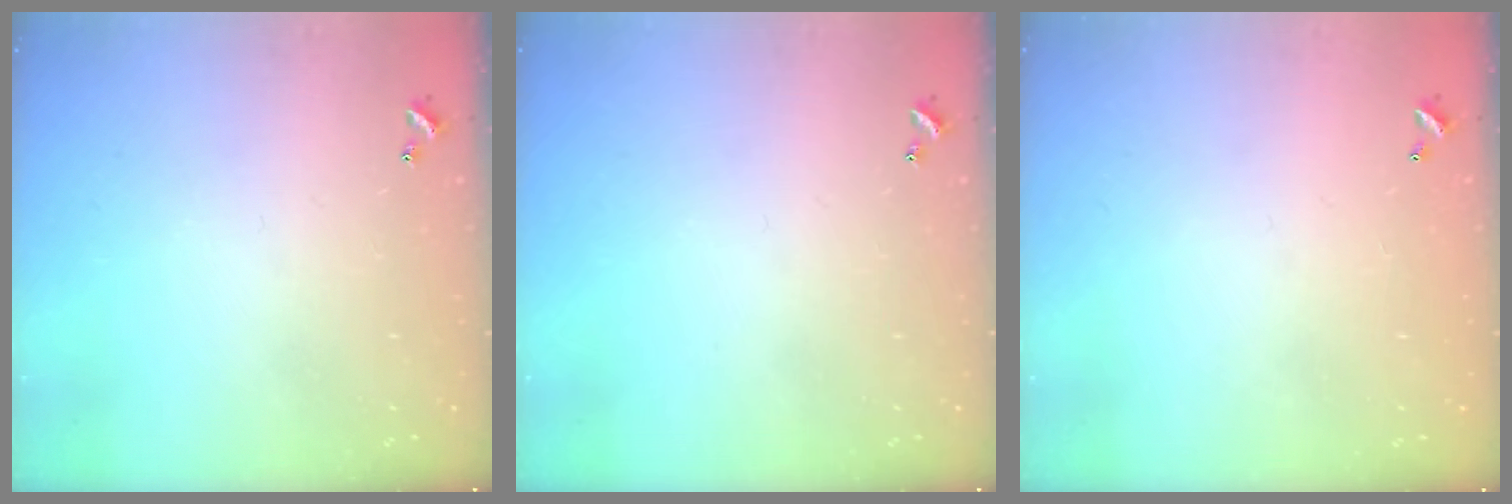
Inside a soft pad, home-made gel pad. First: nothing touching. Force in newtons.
{"total": 0.0}
{"total": 2.7, "press": 2.7, "slide": 0.1}